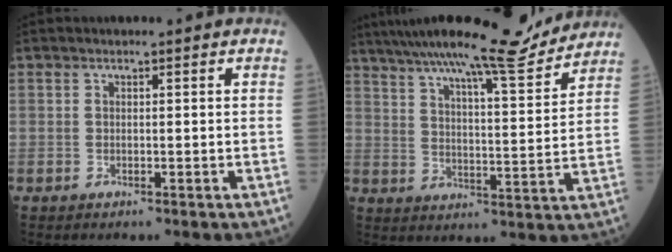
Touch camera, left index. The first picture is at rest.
{"total": 16.9, "force": [15.3, 0.4, 7.4], "torque": [-0.123, -0.013, 0.226]}